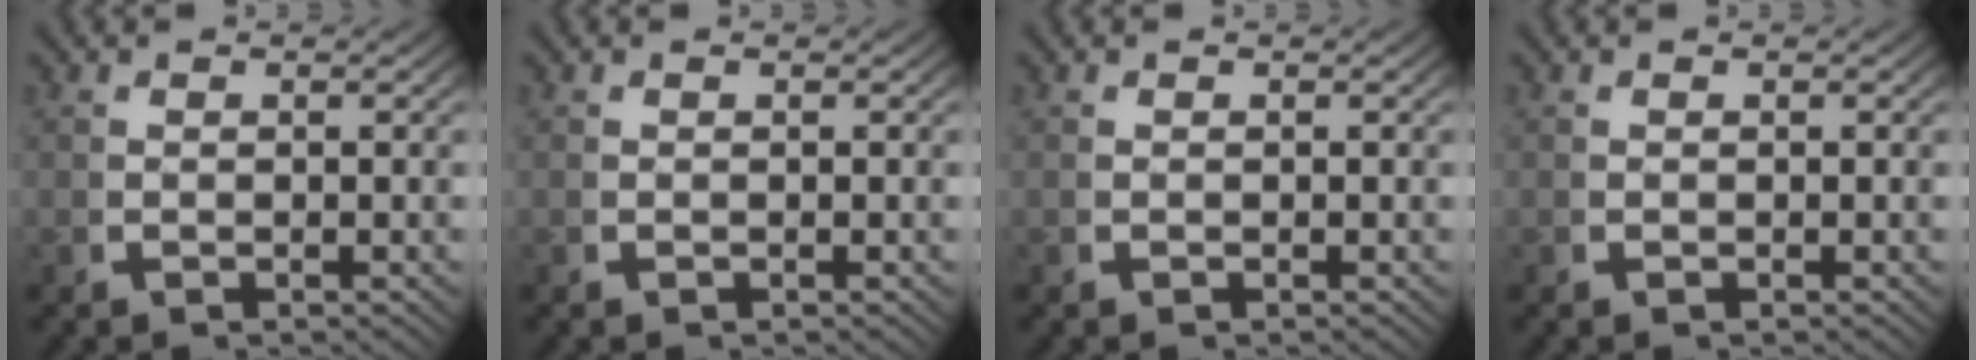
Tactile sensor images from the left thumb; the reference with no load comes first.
{"total": 0.0}
{"total": 0.0}
{"total": 0.0}